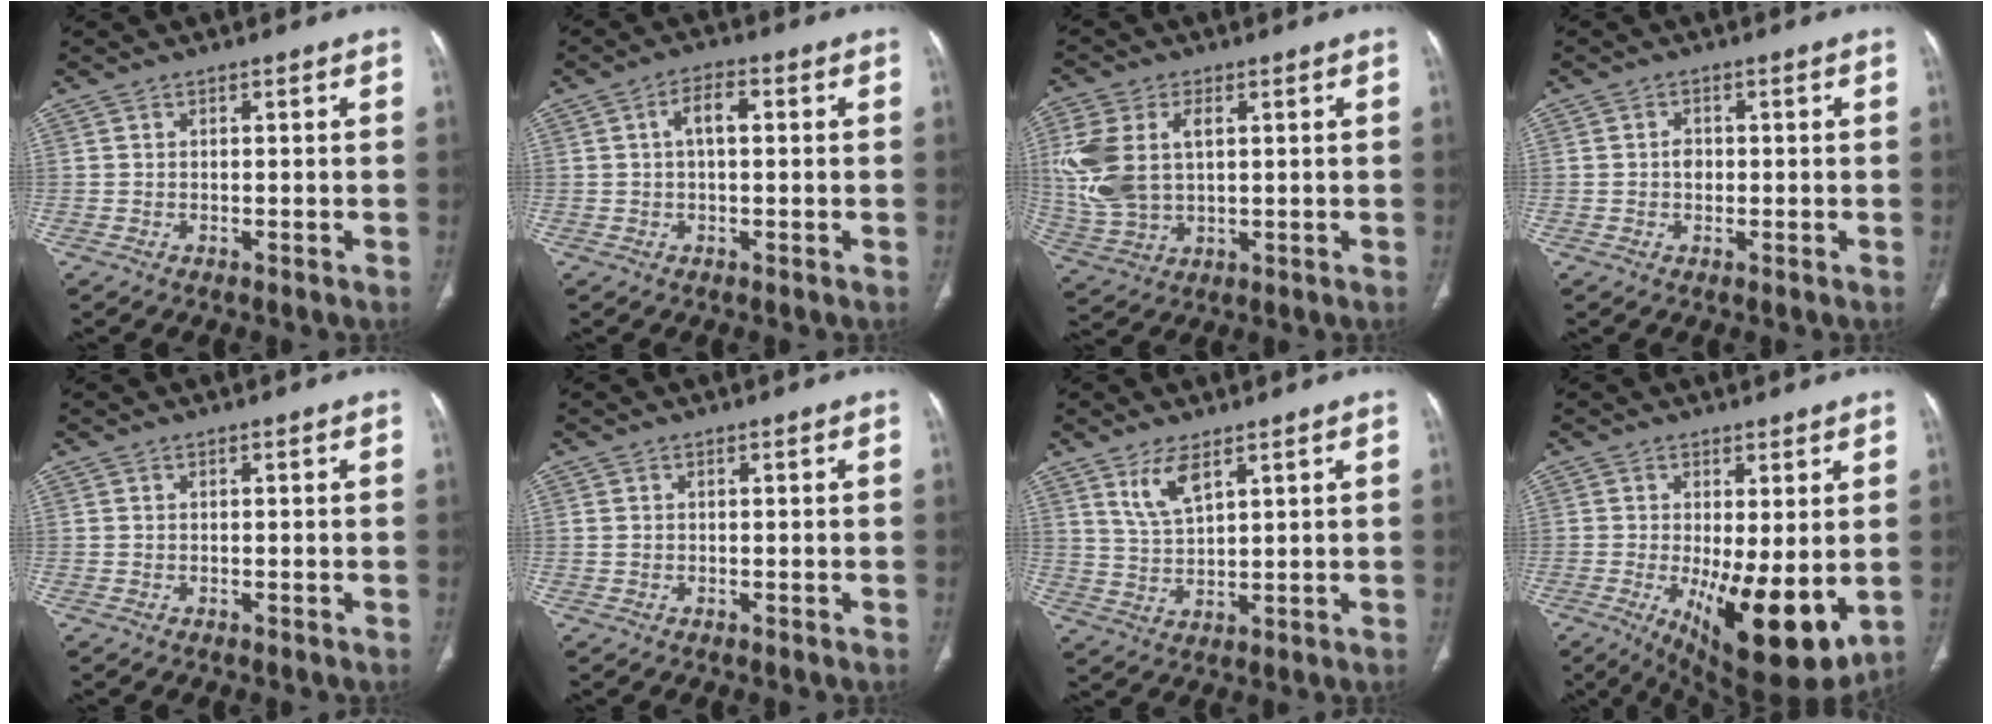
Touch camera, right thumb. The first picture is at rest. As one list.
[{"total": 4.6, "force": [0.8, 2.2, 3.9], "torque": [-0.070, 0.014, 0.010]}, {"total": 13.6, "force": [2.6, 8.4, 10.3], "torque": [-0.232, 0.005, 0.059]}, {"total": 2.1, "force": [-0.1, 1.6, 1.3], "torque": [-0.012, 0.004, -0.002]}, {"total": 0.0}, {"total": 0.5, "force": [0.1, 0.4, 0.3], "torque": [-0.005, 0.003, 0.003]}, {"total": 5.9, "force": [3.6, 2.1, 4.2], "torque": [-0.081, -0.023, 0.080]}, {"total": 14.3, "force": [-2.5, 5.0, 13.2], "torque": [-0.197, -0.035, -0.020]}]